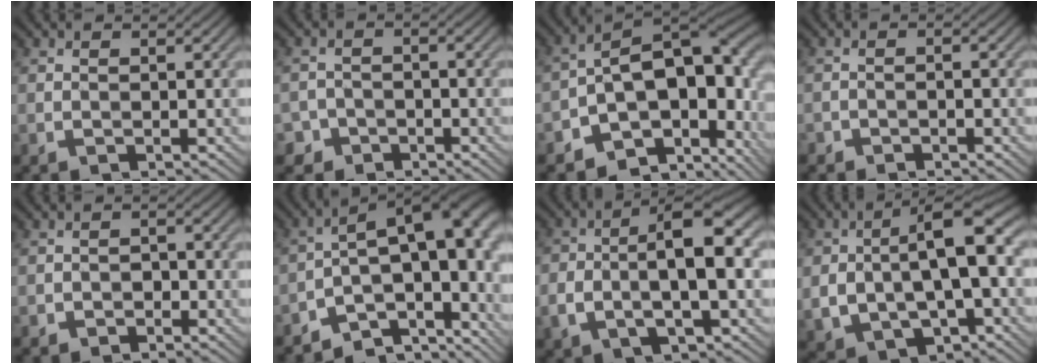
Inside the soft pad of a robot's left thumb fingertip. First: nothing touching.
{"total": 3.1, "force": [-2.0, 2.4, 0.3], "torque": [0.009, 0.003, -0.045]}
{"total": 14.7, "force": [-3.9, 8.4, 11.5], "torque": [-0.158, -0.008, -0.065]}
{"total": 1.3, "force": [-1.1, 0.6, 0.3], "torque": [-0.005, 0.001, -0.026]}
{"total": 1.6, "force": [-0.9, 1.2, 0.6], "torque": [-0.009, 0.002, -0.018]}
{"total": 13.1, "force": [-5.8, 6.2, 10.0], "torque": [-0.137, 0.008, -0.083]}
{"total": 10.4, "force": [-1.8, 4.4, 9.2], "torque": [-0.165, 0.004, -0.033]}
{"total": 12.6, "force": [-1.1, 6.8, 10.6], "torque": [-0.196, -0.007, -0.012]}